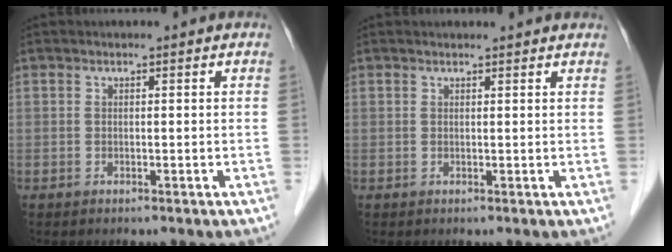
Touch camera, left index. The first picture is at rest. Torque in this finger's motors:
{"motor_torque": [-0.03, -0.26, -0.21, 0.00]}